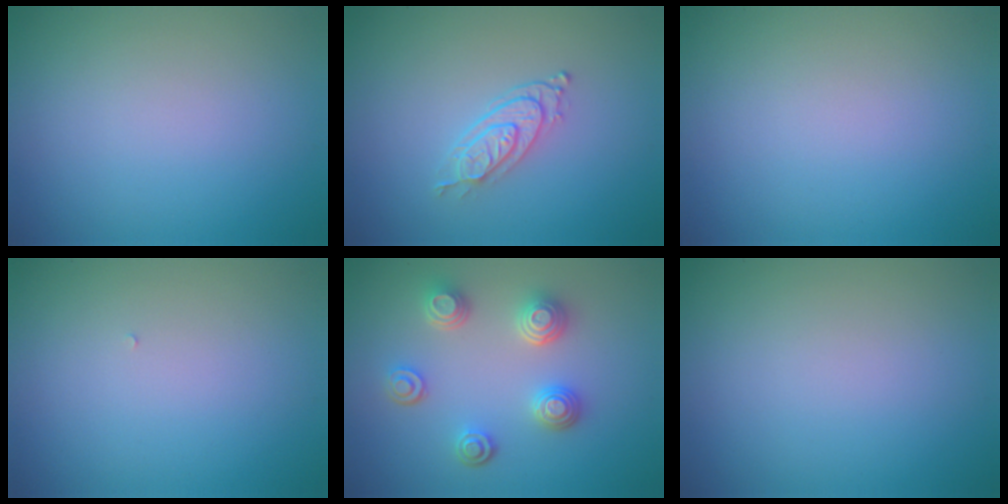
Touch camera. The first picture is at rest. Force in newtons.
{"total": 2.7, "press": 2.1, "slide": 1.7}
{"total": 0.0}
{"total": 0.0}
{"total": 3.9, "press": 3.3, "slide": 2.0}
{"total": 0.0}